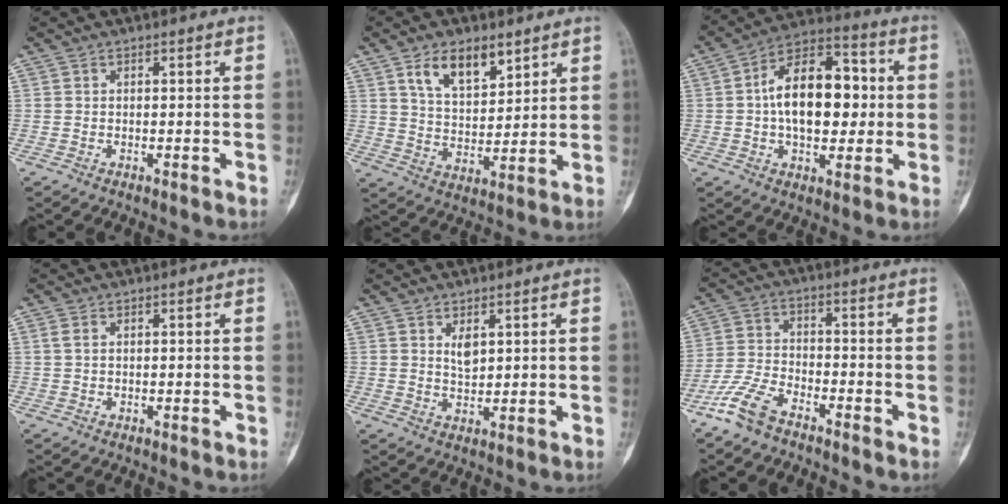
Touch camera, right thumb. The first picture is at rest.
{"total": 10.0, "force": [5.8, 5.1, 6.4], "torque": [-0.087, -0.034, 0.109]}
{"total": 17.2, "force": [0.7, 10.0, 14.0], "torque": [-0.189, 0.029, 0.005]}
{"total": 1.3, "force": [0.6, 0.8, 0.9], "torque": [-0.022, 0.005, 0.013]}
{"total": 3.1, "force": [1.4, 1.6, 2.2], "torque": [-0.029, -0.014, 0.027]}
{"total": 8.0, "force": [-6.0, 3.1, 4.4], "torque": [-0.105, 0.021, -0.126]}